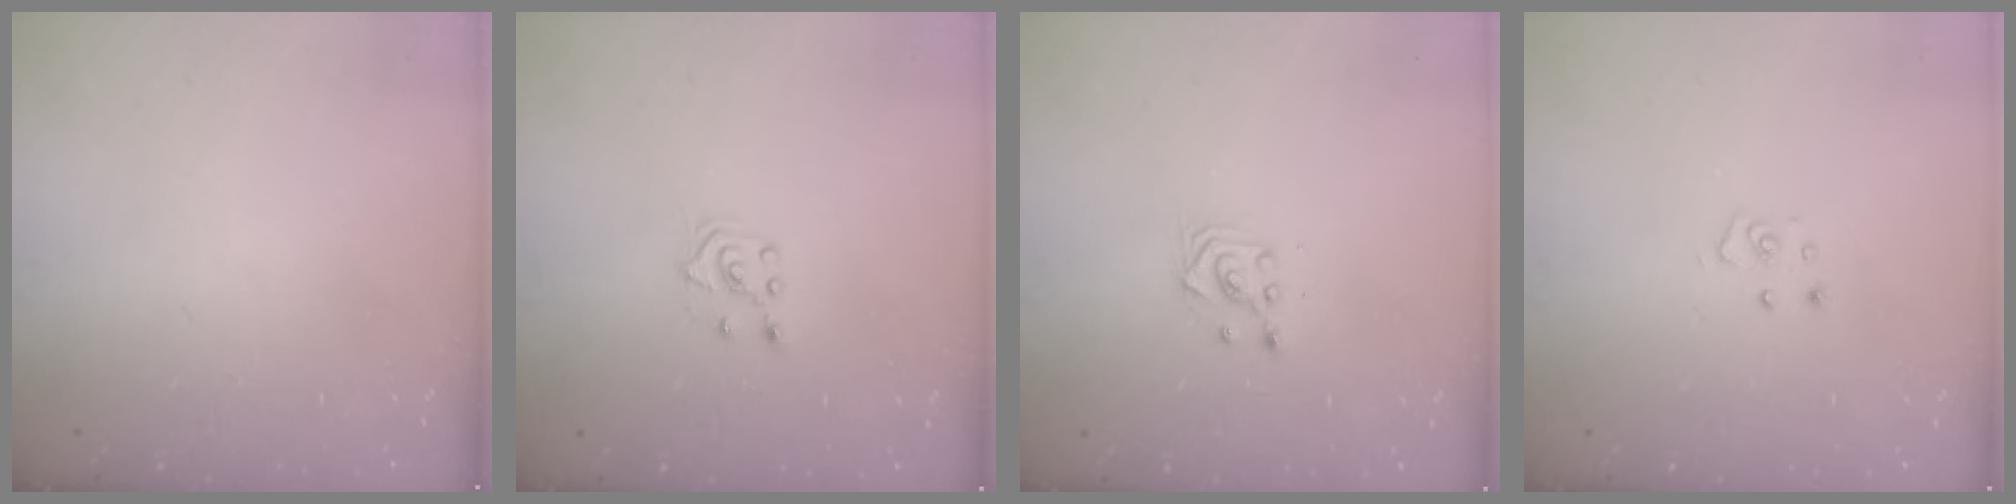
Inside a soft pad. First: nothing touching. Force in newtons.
{"total": 3.0, "press": 2.9, "slide": 0.7}
{"total": 3.0, "press": 2.9, "slide": 0.8}
{"total": 3.9, "press": 3.9, "slide": 0.2}